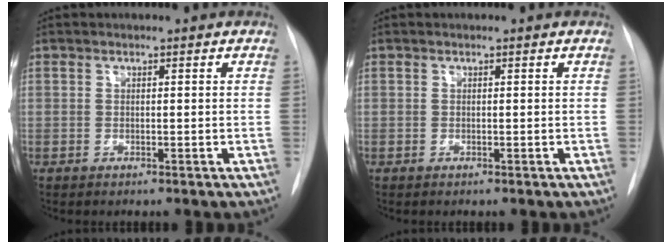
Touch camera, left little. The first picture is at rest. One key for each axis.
{"total": 0.0}